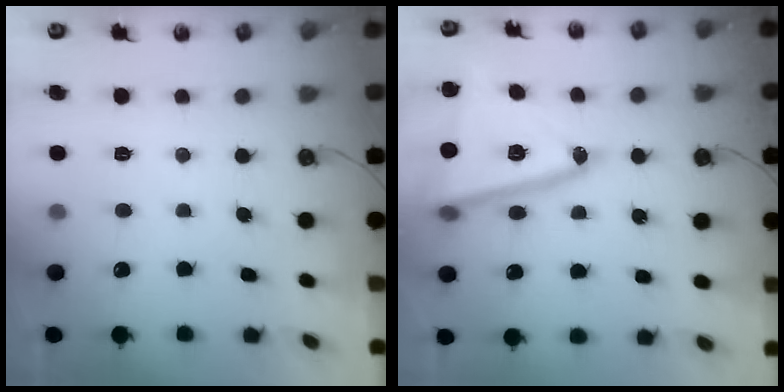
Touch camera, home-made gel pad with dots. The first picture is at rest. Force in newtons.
{"total": 21.1, "press": 20.9, "slide": 2.7}